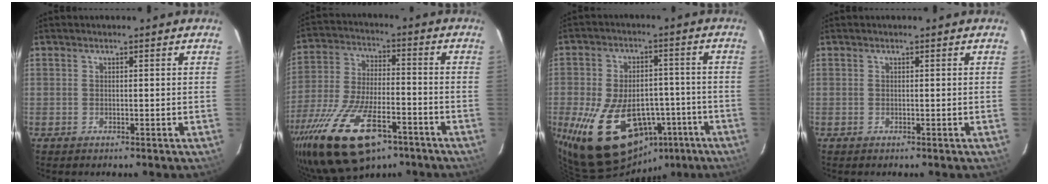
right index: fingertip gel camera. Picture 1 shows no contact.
{"total": 23.7, "force": [-14.1, 10.2, 16.1], "torque": [-0.344, -0.050, -0.240]}
{"total": 22.6, "force": [-9.8, 13.8, 15.0], "torque": [-0.310, -0.001, -0.125]}
{"total": 0.0}